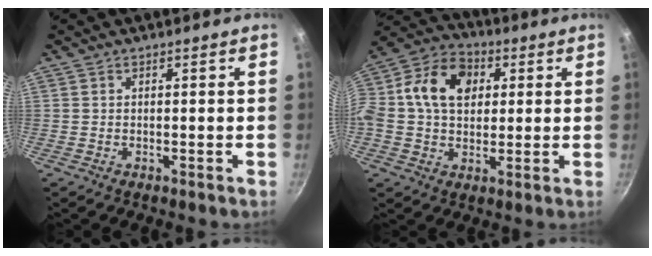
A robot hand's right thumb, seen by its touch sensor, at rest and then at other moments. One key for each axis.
{"total": 15.6, "fx": 2.9, "fy": 11.5, "fz": 10.2, "tx": -0.161, "ty": 0.023, "tz": 0.029}